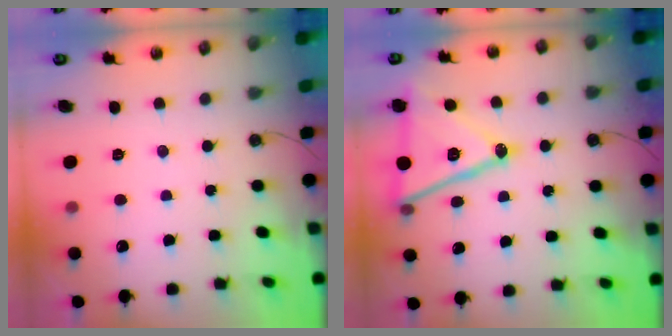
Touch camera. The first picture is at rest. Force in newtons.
{"total": 18.6, "press": 18.3, "slide": 3.3}